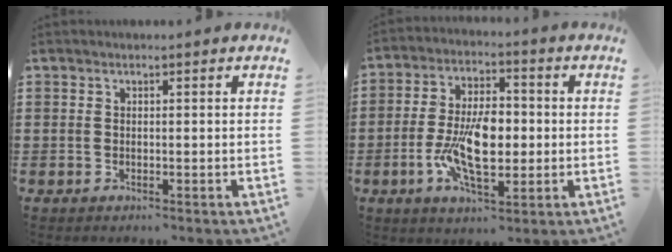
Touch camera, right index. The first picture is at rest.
{"total": 10.5, "force": [-1.4, 5.3, 8.9], "torque": [-0.196, 0.001, -0.030]}